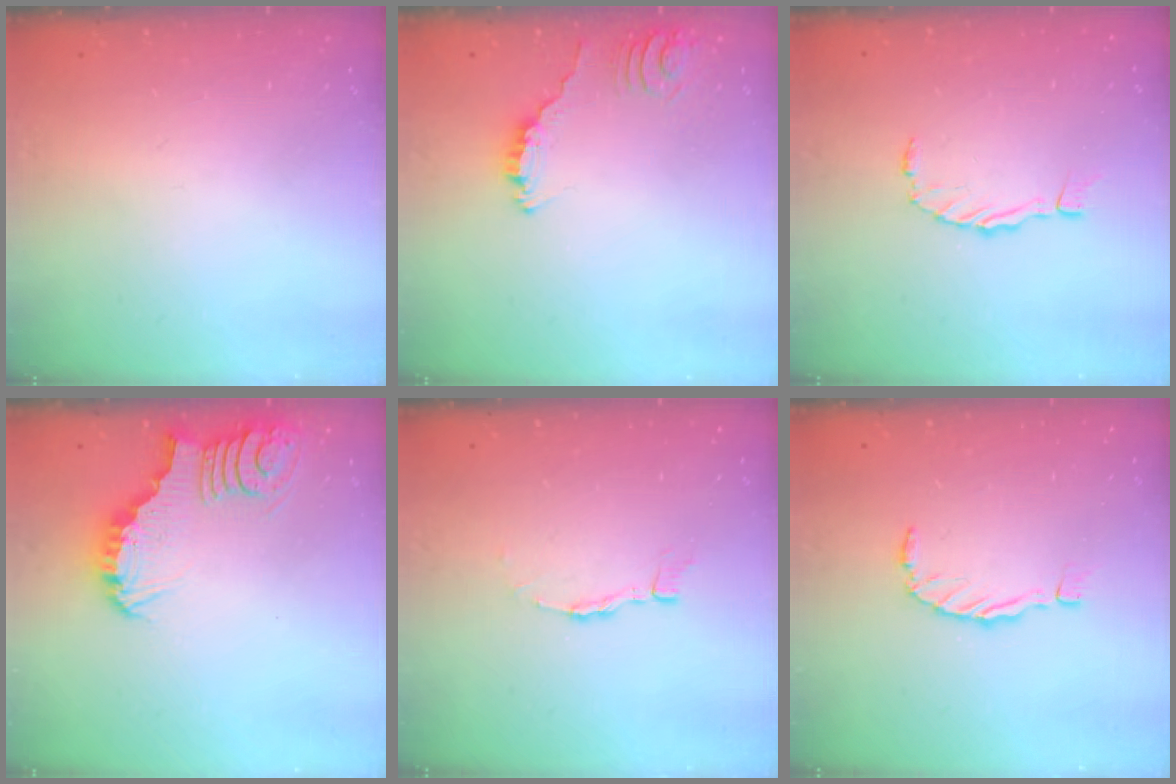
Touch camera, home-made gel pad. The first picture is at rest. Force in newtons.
{"total": 3.0, "press": 3.0, "slide": 0.2}
{"total": 0.6, "press": 0.6, "slide": 0.2}
{"total": 3.4, "press": 3.4, "slide": 0.2}
{"total": 3.7, "press": 3.7, "slide": 0.0}
{"total": 0.0}